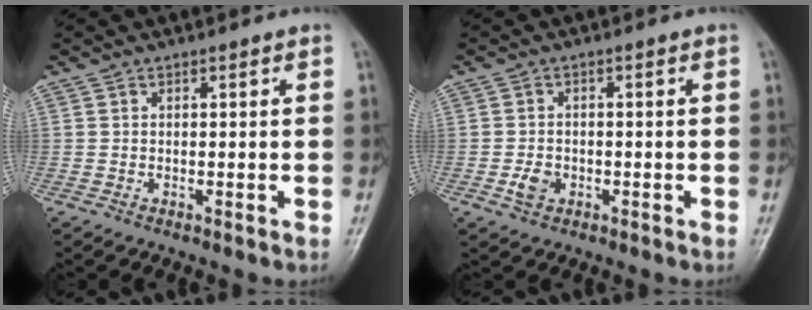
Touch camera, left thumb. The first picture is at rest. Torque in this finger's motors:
{"motor_torque": [-0.05, 0.09, 0.01, 0.00, 0.00]}